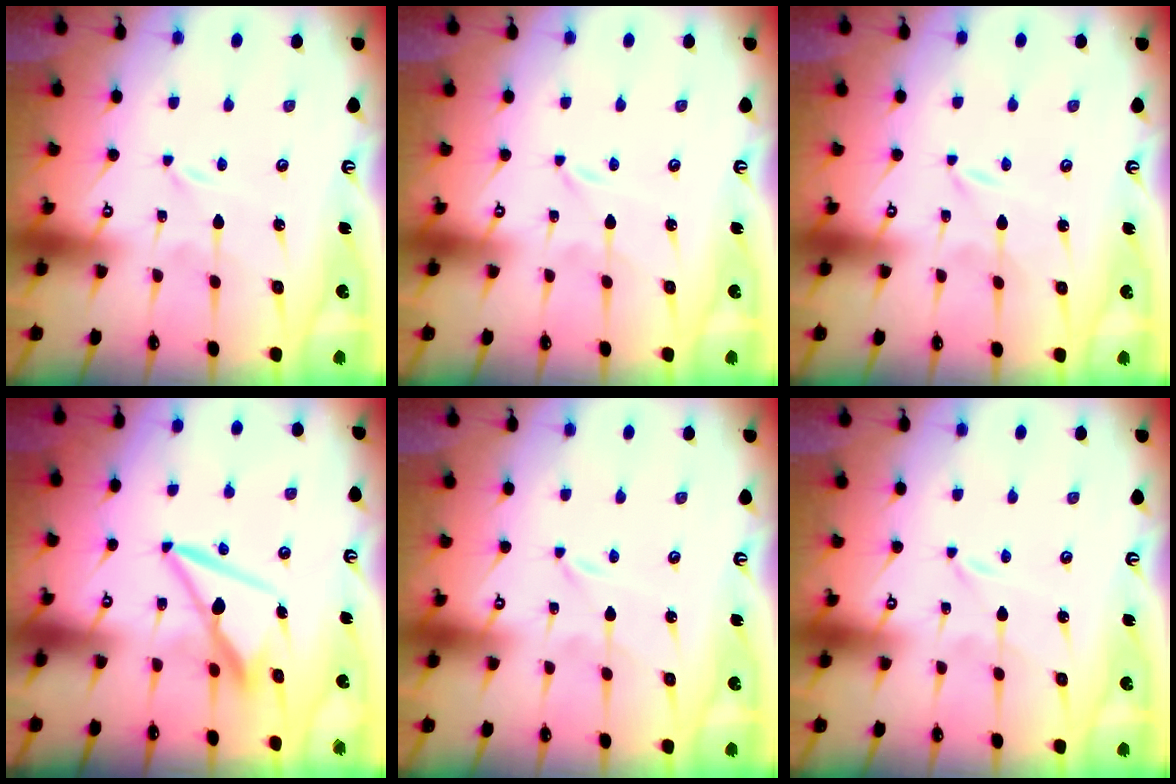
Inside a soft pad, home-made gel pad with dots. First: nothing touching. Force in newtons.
{"total": 0.0}
{"total": 0.0}
{"total": 9.7, "press": 9.6, "slide": 1.2}
{"total": 0.0}
{"total": 0.0}